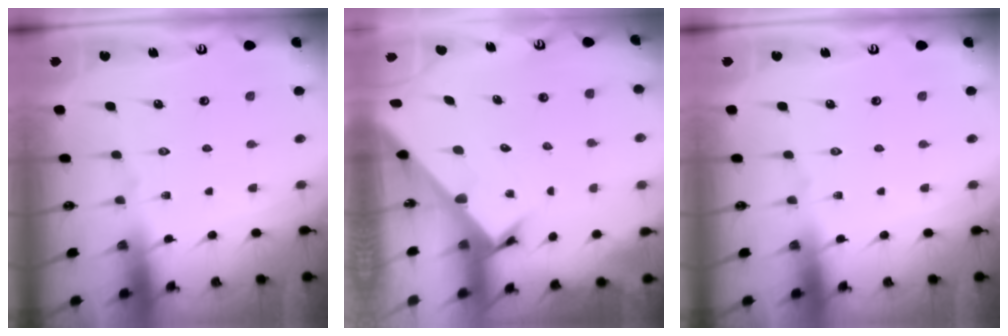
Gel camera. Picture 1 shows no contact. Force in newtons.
{"total": 2.7, "press": 2.7, "slide": 0.3}
{"total": 0.0}